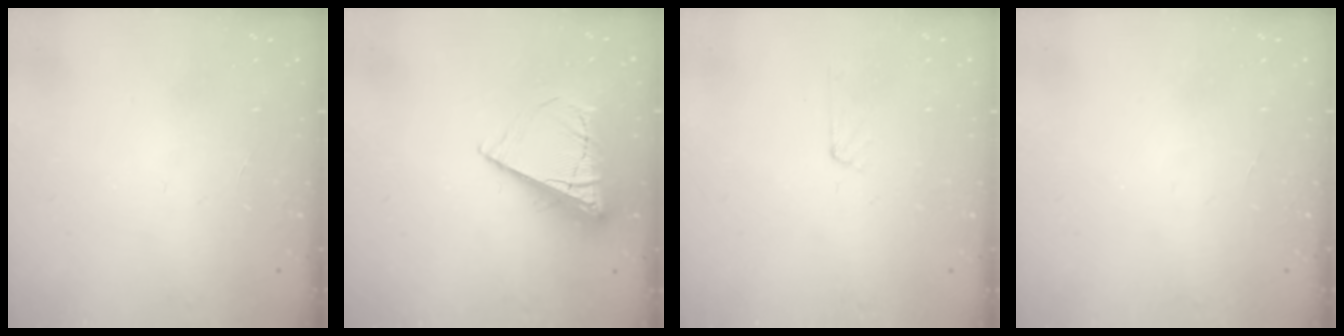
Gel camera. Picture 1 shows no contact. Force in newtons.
{"total": 10.8, "press": 10.7, "slide": 1.3}
{"total": 2.9, "press": 2.9, "slide": 0.3}
{"total": 0.0}